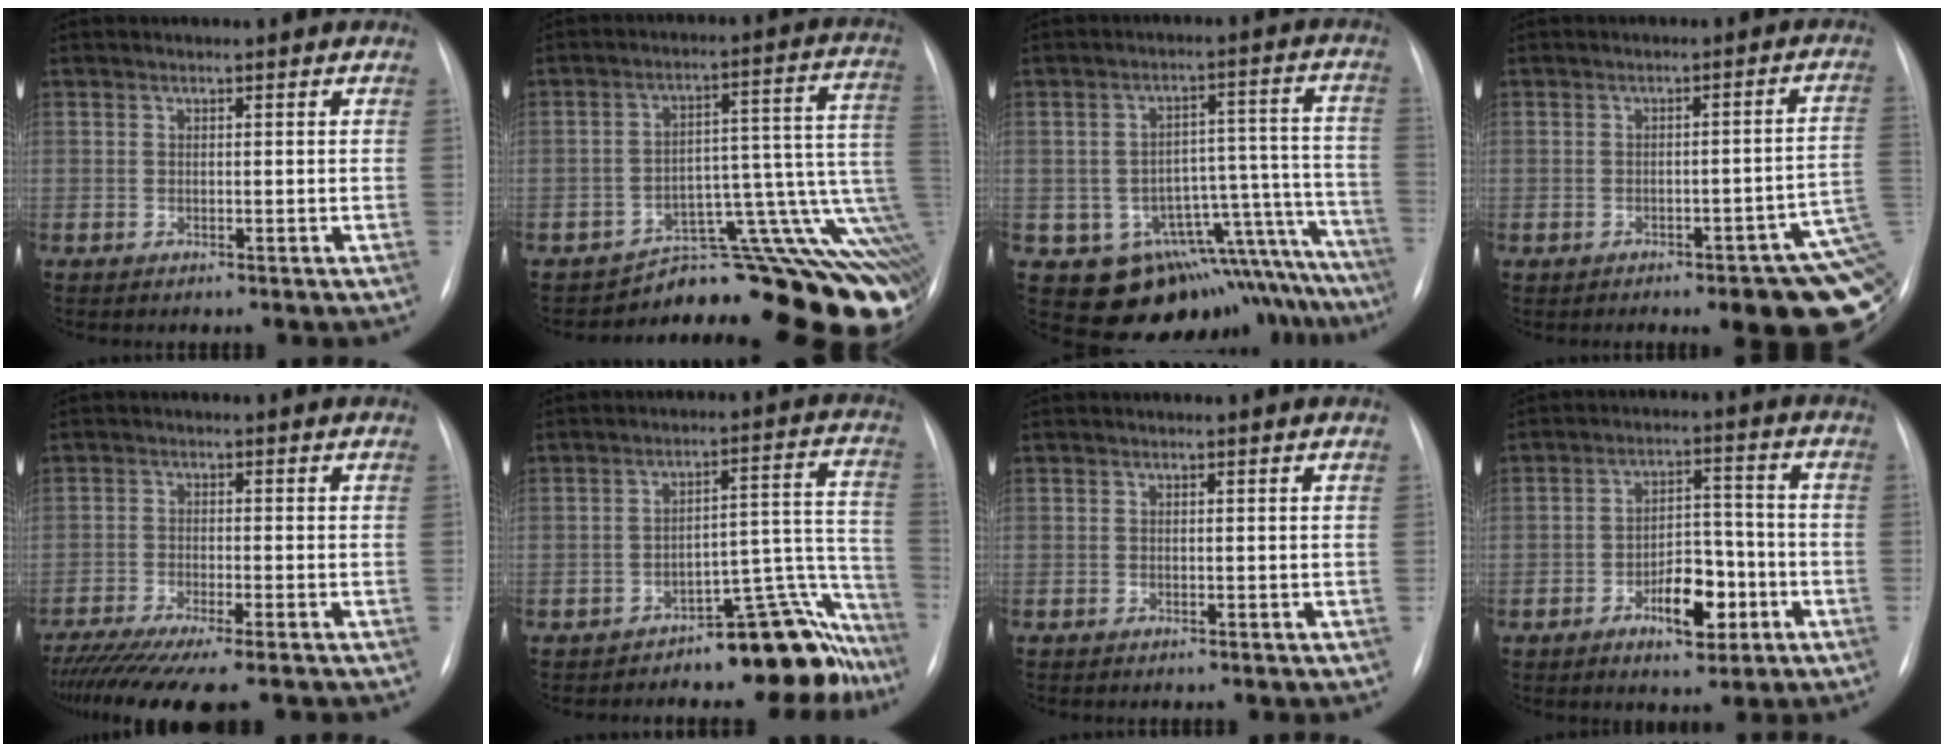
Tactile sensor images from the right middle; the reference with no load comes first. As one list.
[{"total": 14.9, "force": [-10.1, 4.3, 10.1], "torque": [-0.030, 0.091, -0.115]}, {"total": 14.6, "force": [-11.5, 4.4, 7.8], "torque": [-0.041, 0.079, -0.136]}, {"total": 14.5, "force": [-5.3, 3.9, 13.0], "torque": [-0.085, 0.026, -0.050]}, {"total": 11.7, "force": [-9.5, 0.5, 6.7], "torque": [-0.105, -0.025, -0.151]}, {"total": 11.6, "force": [-10.3, 3.3, 4.2], "torque": [0.009, 0.089, -0.144]}, {"total": 0.0}, {"total": 7.7, "force": [-3.4, 3.6, 5.8], "torque": [-0.089, 0.018, -0.051]}]